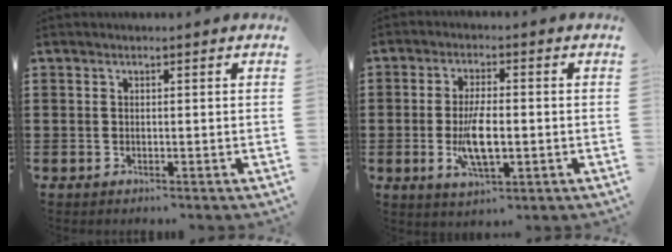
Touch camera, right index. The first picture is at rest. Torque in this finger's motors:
{"motor_torque": [1.71, 0.43, 0.80, 0.21]}